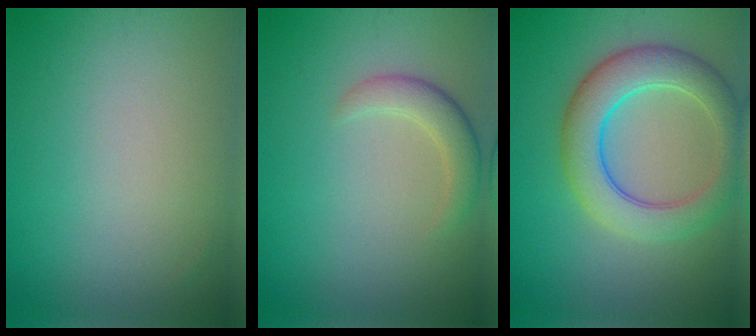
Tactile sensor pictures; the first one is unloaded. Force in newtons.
{"total": 2.5, "press": 2.5, "slide": 0.2}
{"total": 6.5, "press": 6.5, "slide": 0.3}